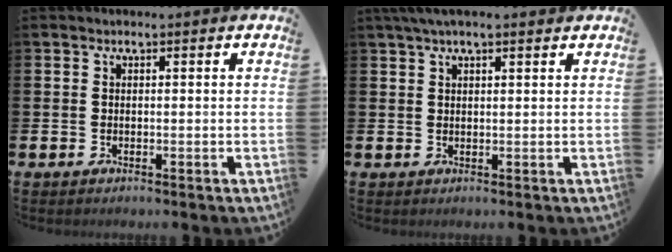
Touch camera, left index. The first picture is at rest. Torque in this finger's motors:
{"motor_torque": [1.07, -1.07, 0.70, 0.21]}